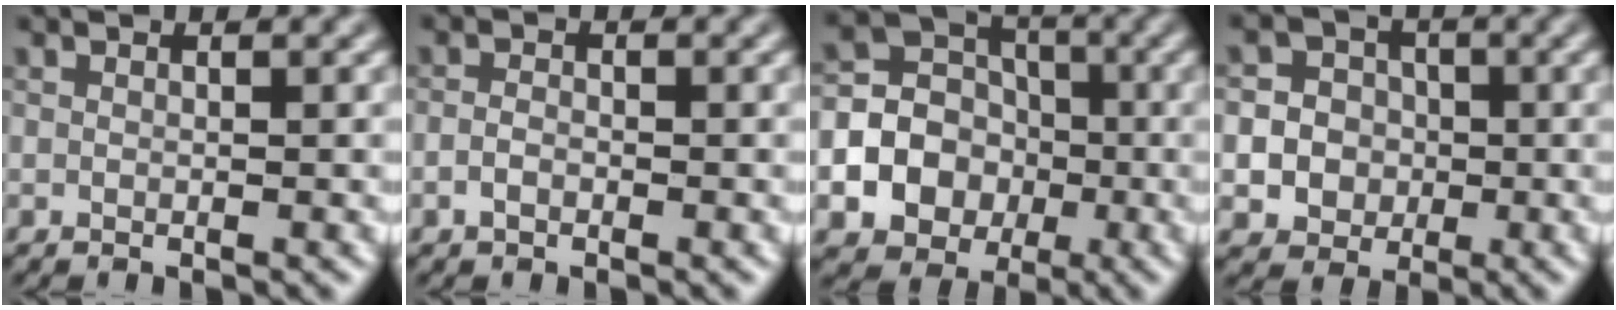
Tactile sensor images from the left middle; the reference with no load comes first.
{"total": 1.2, "force": [-0.6, 0.7, 0.7], "torque": [-0.015, 0.001, -0.015]}
{"total": 10.2, "force": [-2.9, 9.1, 3.6], "torque": [-0.073, -0.015, -0.069]}
{"total": 6.2, "force": [-0.8, 5.9, 1.7], "torque": [-0.016, 0.018, -0.036]}